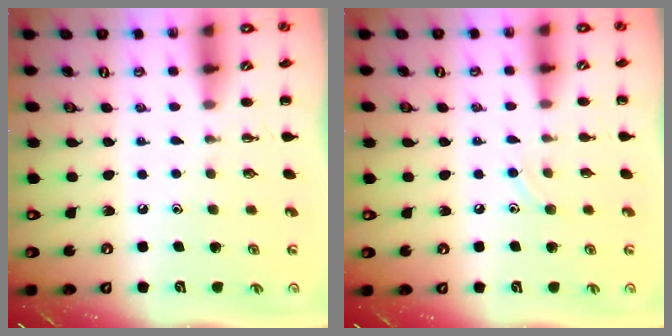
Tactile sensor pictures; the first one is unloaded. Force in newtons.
{"total": 6.0, "press": 5.7, "slide": 2.0}